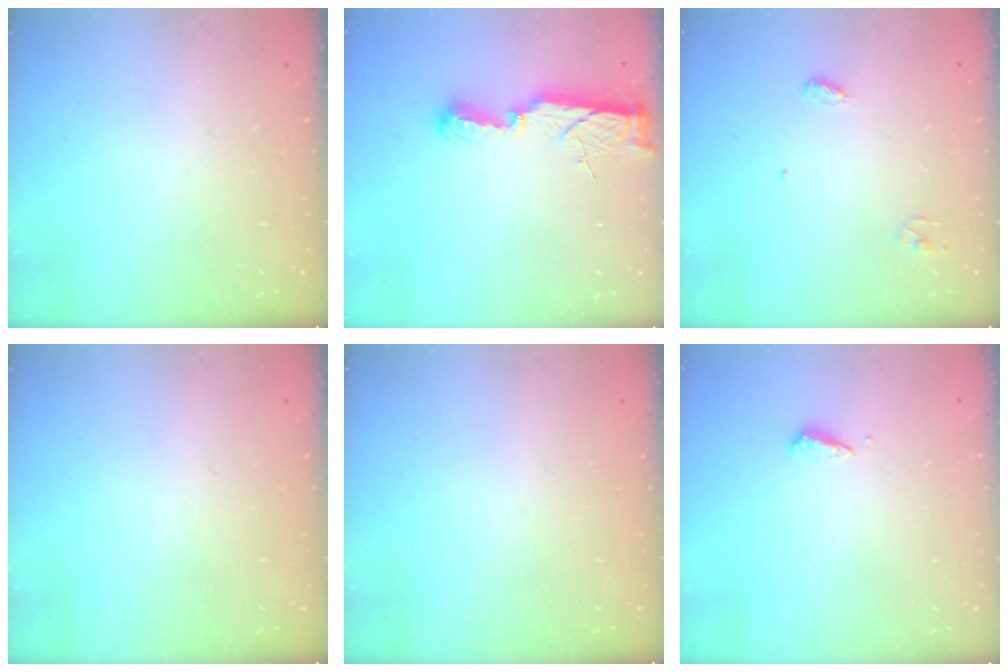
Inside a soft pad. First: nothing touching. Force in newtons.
{"total": 8.4, "press": 8.4, "slide": 0.5}
{"total": 3.8, "press": 3.7, "slide": 0.4}
{"total": 0.0}
{"total": 0.0}
{"total": 3.1, "press": 3.1, "slide": 0.2}